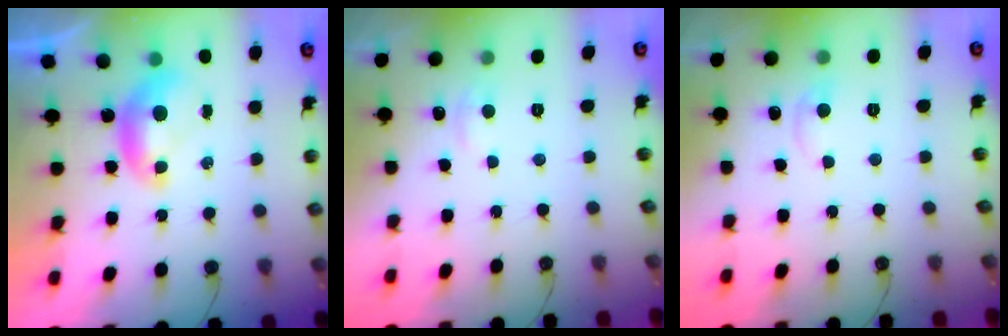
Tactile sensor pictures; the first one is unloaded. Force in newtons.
{"total": 3.4, "press": 3.3, "slide": 0.4}
{"total": 0.8, "press": 0.2, "slide": 0.8}